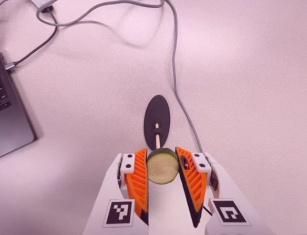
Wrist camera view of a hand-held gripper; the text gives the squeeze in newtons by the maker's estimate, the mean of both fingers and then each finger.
{"total": 13.0, "left": 14.0, "right": 11.9}